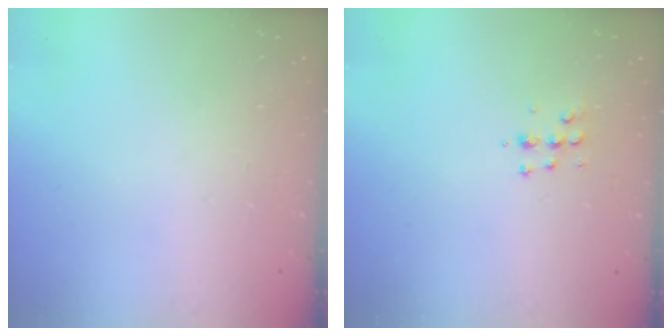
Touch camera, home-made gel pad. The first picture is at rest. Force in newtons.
{"total": 5.4, "press": 5.3, "slide": 0.7}